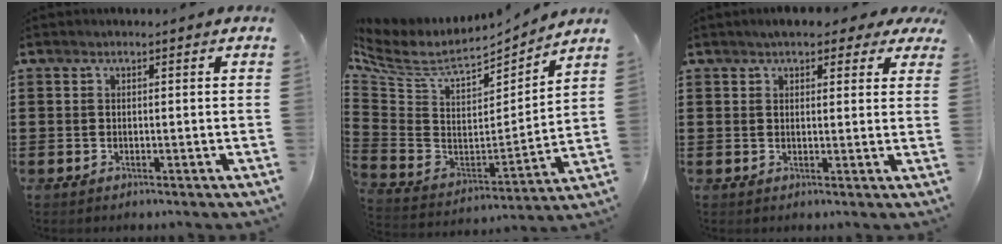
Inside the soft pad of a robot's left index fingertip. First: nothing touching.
{"total": 7.1, "force": [5.9, 2.2, 3.4], "torque": [-0.096, -0.048, 0.098]}
{"total": 3.5, "force": [2.7, 1.5, 1.7], "torque": [-0.028, 0.001, 0.043]}